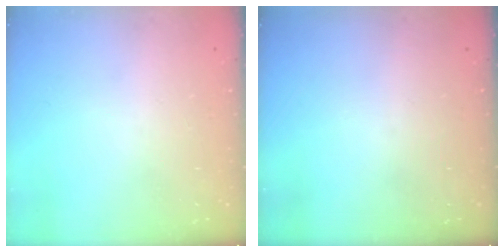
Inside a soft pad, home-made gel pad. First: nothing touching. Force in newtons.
{"total": 0.0}